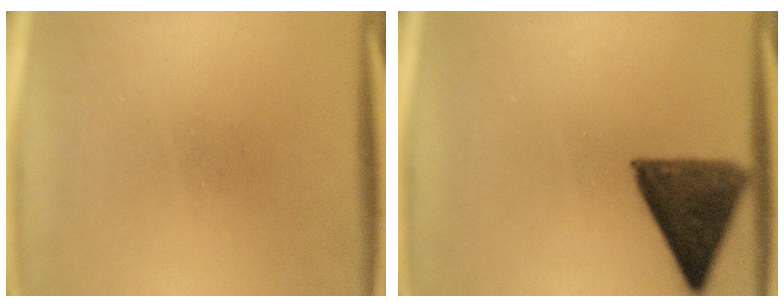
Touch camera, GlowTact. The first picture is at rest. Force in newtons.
{"total": 11.1}